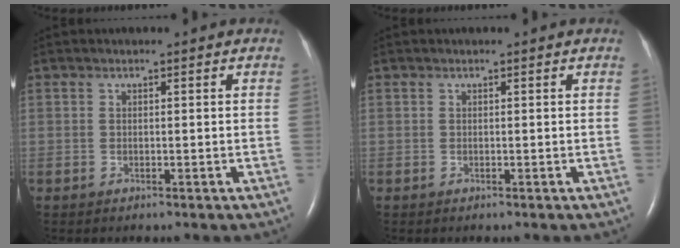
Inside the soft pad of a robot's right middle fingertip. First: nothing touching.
{"total": 0.0}